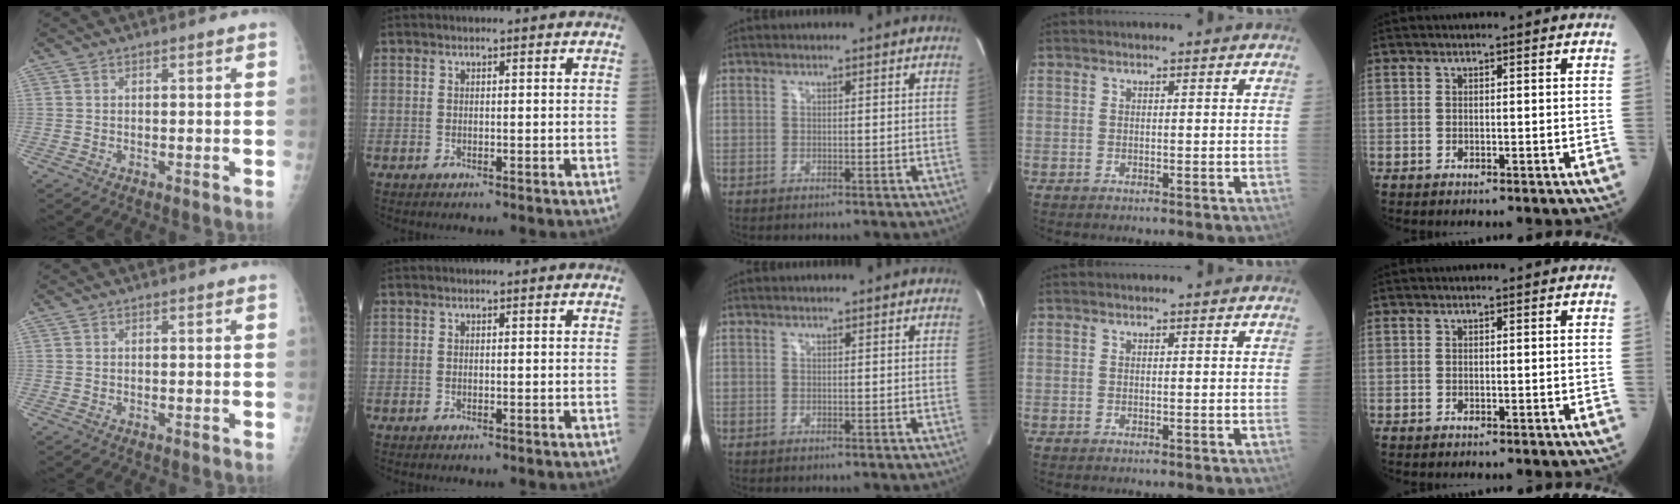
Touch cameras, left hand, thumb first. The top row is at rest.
{}